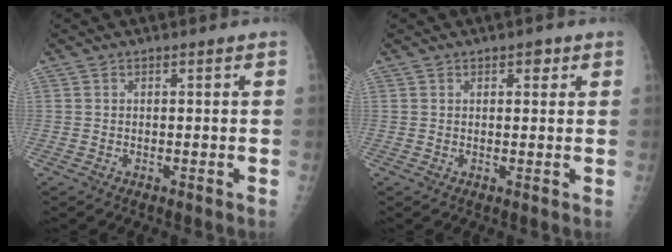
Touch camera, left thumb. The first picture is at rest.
{"total": 1.9, "force": [1.0, 1.2, 1.1], "torque": [-0.001, -0.002, 0.010]}